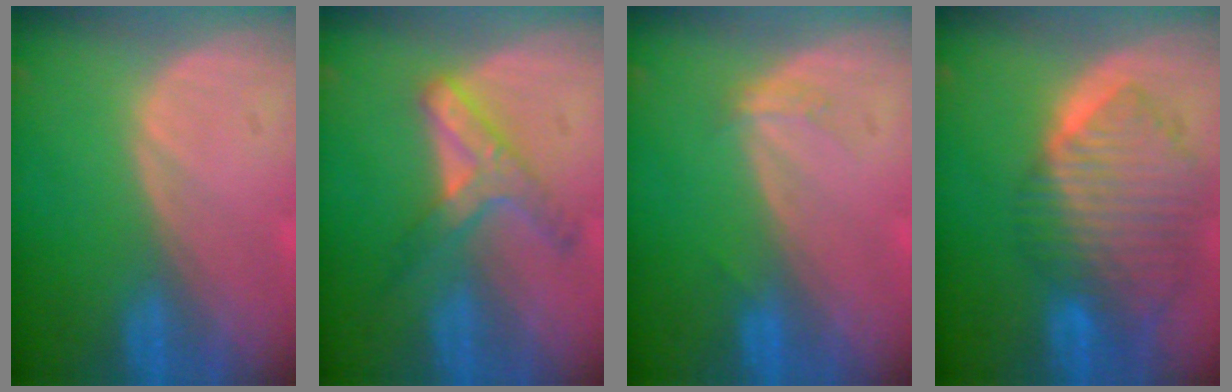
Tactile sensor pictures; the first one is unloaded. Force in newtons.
{"total": 5.9, "press": 5.6, "slide": 1.7}
{"total": 1.5, "press": 1.4, "slide": 0.3}
{"total": 10.2, "press": 8.8, "slide": 5.1}